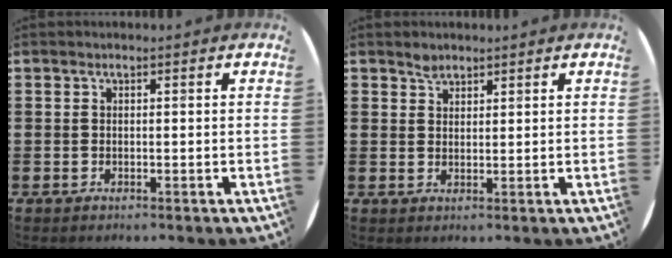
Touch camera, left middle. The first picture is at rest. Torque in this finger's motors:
{"motor_torque": [0.01, -0.01, 0.00, 0.01]}